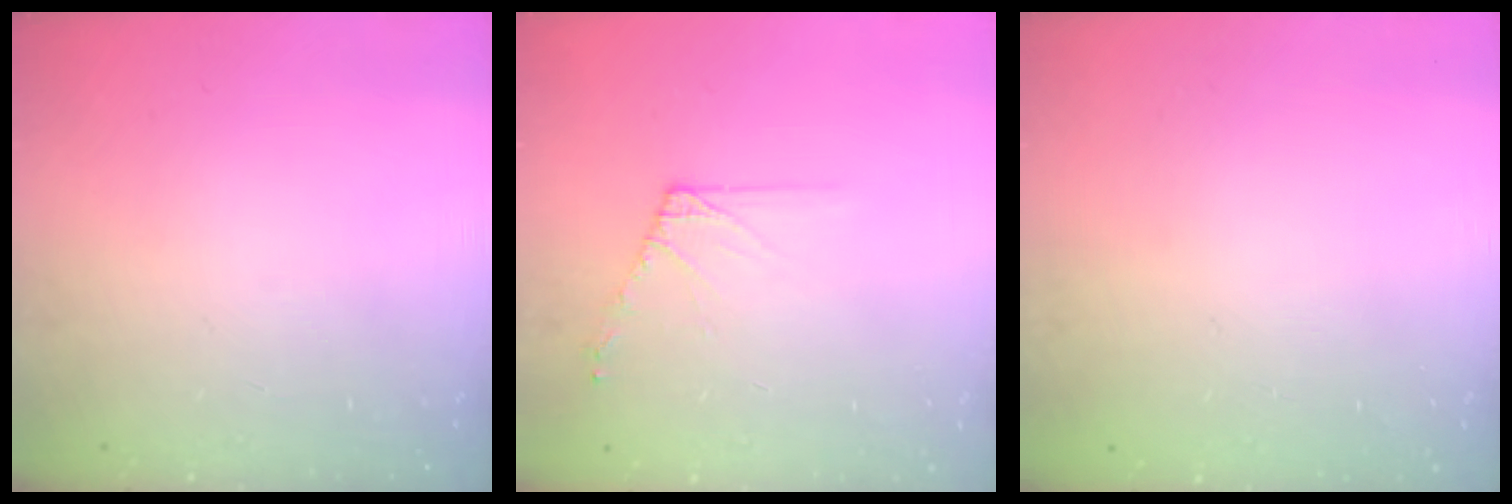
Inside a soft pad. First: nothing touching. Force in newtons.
{"total": 6.5, "press": 6.4, "slide": 1.1}
{"total": 0.0}